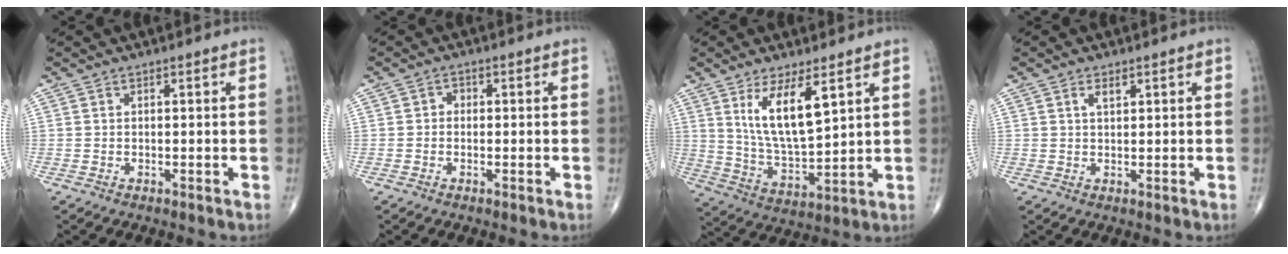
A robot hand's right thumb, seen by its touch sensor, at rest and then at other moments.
{"total": 1.3, "force": [-0.2, 1.2, 0.6], "torque": [0.001, 0.005, -0.010]}
{"total": 11.8, "force": [5.3, 4.0, 9.8], "torque": [-0.168, -0.039, 0.114]}
{"total": 1.8, "force": [1.0, 0.8, 1.3], "torque": [-0.021, -0.004, 0.018]}